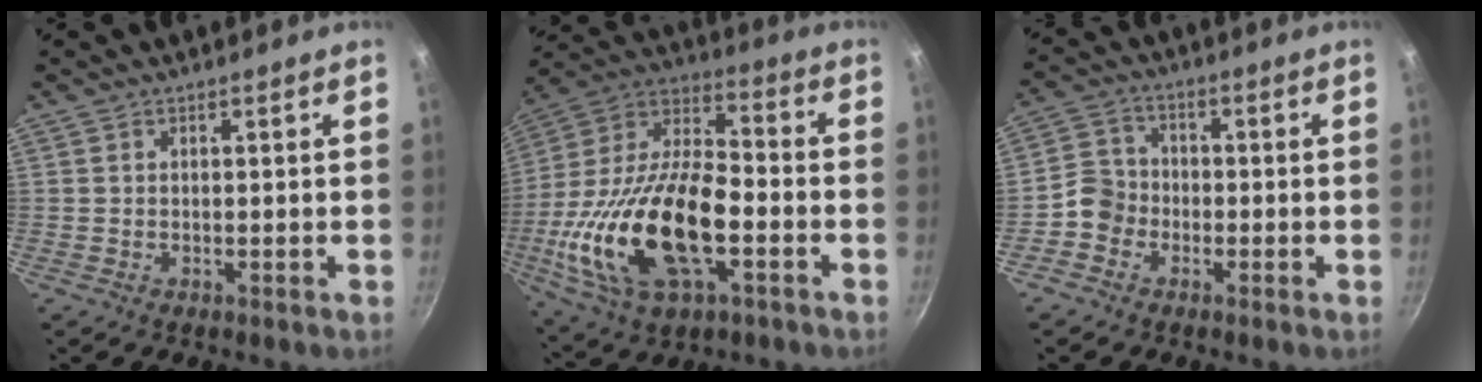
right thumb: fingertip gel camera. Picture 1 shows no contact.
{"total": 26.4, "force": [-6.3, 13.4, 21.9], "torque": [-0.418, 0.029, -0.116]}
{"total": 5.3, "force": [-2.3, 4.5, 1.5], "torque": [-0.001, 0.028, -0.058]}